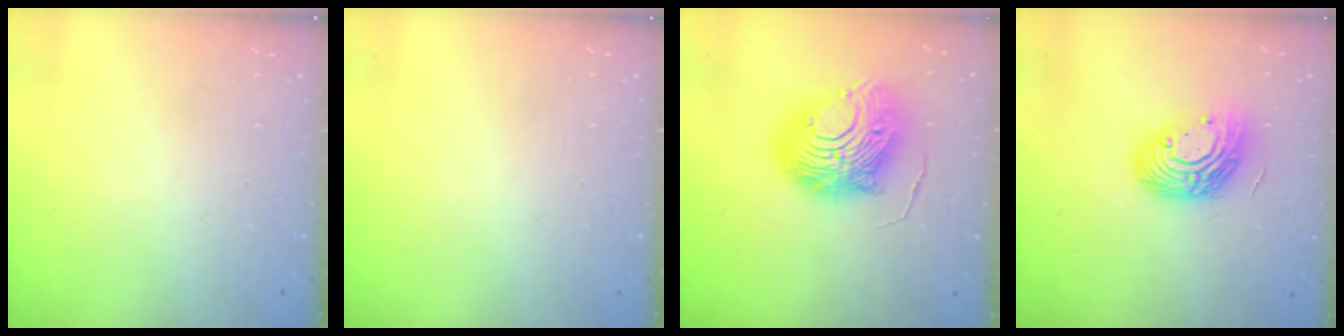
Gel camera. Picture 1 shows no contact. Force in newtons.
{"total": 0.0}
{"total": 15.3, "press": 15.2, "slide": 1.6}
{"total": 14.2, "press": 14.1, "slide": 1.2}